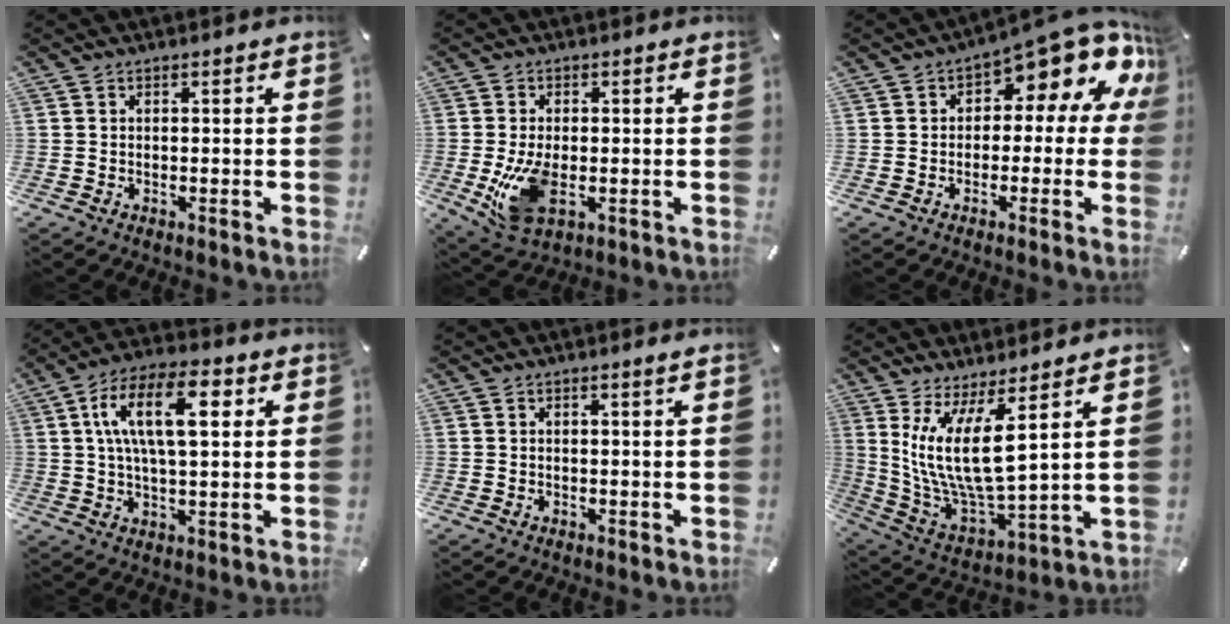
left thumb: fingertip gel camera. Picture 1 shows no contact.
{"total": 9.6, "force": [-1.1, 5.5, 7.8], "torque": [-0.164, -0.018, -0.019]}
{"total": 11.2, "force": [6.8, 4.2, 7.8], "torque": [-0.100, -0.066, 0.111]}
{"total": 14.8, "force": [4.4, 6.6, 12.4], "torque": [-0.223, 0.003, 0.070]}
{"total": 0.8, "force": [0.4, 0.0, 0.7], "torque": [-0.015, 0.001, 0.007]}
{"total": 14.7, "force": [5.6, 4.6, 12.7], "torque": [-0.286, -0.049, 0.096]}